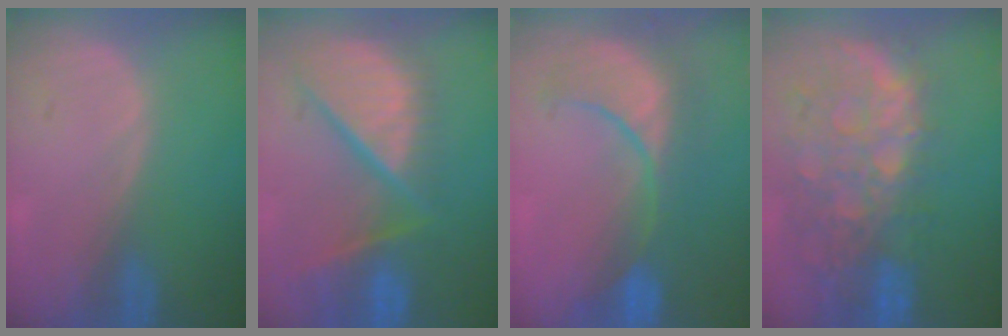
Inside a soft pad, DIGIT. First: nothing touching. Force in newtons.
{"total": 12.4, "press": 10.2, "slide": 7.0}
{"total": 9.1, "press": 9.0, "slide": 1.1}
{"total": 13.0, "press": 10.7, "slide": 7.4}